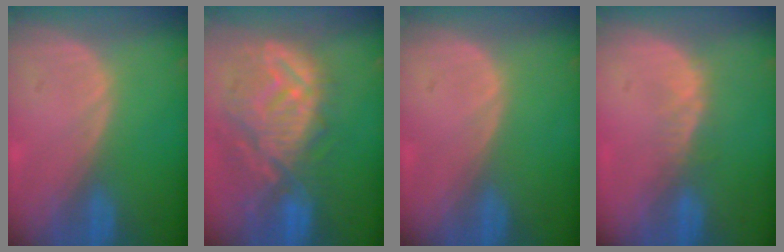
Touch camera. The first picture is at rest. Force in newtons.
{"total": 11.9, "press": 10.8, "slide": 5.0}
{"total": 0.0}
{"total": 2.3, "press": 1.9, "slide": 1.4}